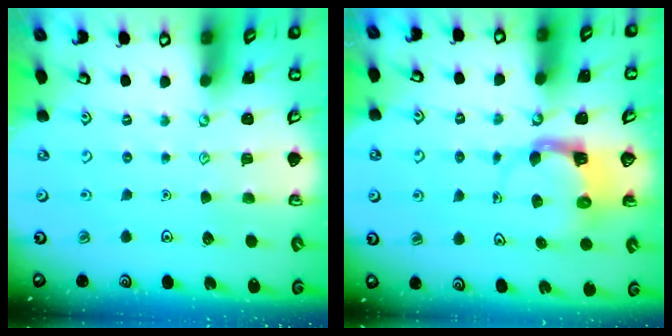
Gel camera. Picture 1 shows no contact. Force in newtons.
{"total": 3.6, "press": 3.6, "slide": 0.4}